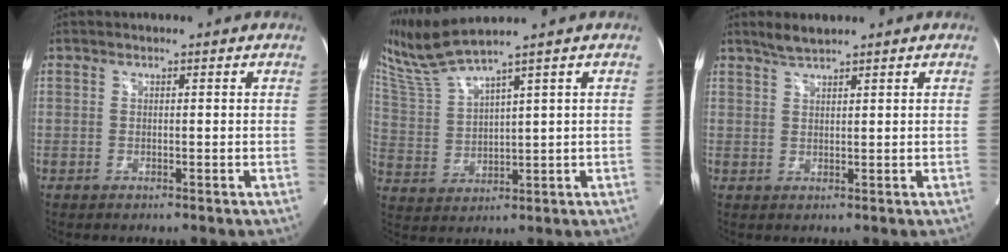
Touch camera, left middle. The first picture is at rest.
{"total": 7.4, "force": [6.6, -1.8, 2.8], "torque": [-0.077, 0.000, 0.149]}
{"total": 2.5, "force": [2.3, 0.0, 1.1], "torque": [-0.030, 0.003, 0.045]}